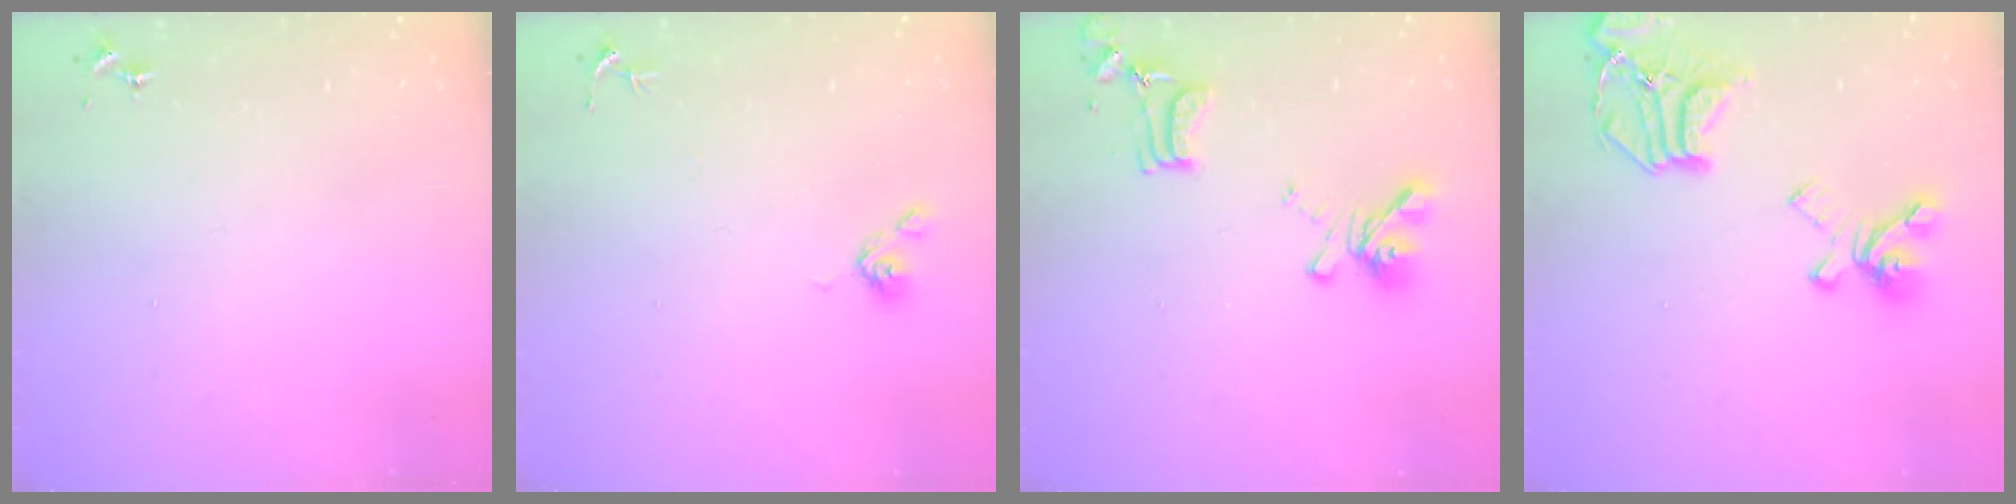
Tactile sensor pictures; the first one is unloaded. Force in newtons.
{"total": 6.2, "press": 6.2, "slide": 0.6}
{"total": 14.1, "press": 14.1, "slide": 1.1}
{"total": 19.3, "press": 19.2, "slide": 1.9}